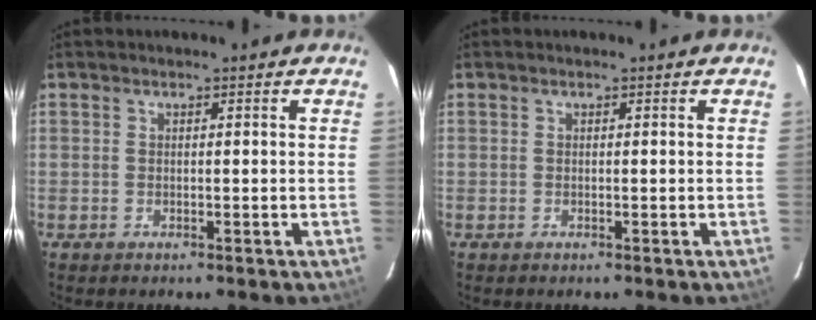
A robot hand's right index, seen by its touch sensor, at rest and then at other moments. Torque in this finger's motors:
{"motor_torque": [0.00, 0.00, 0.01, 0.00]}